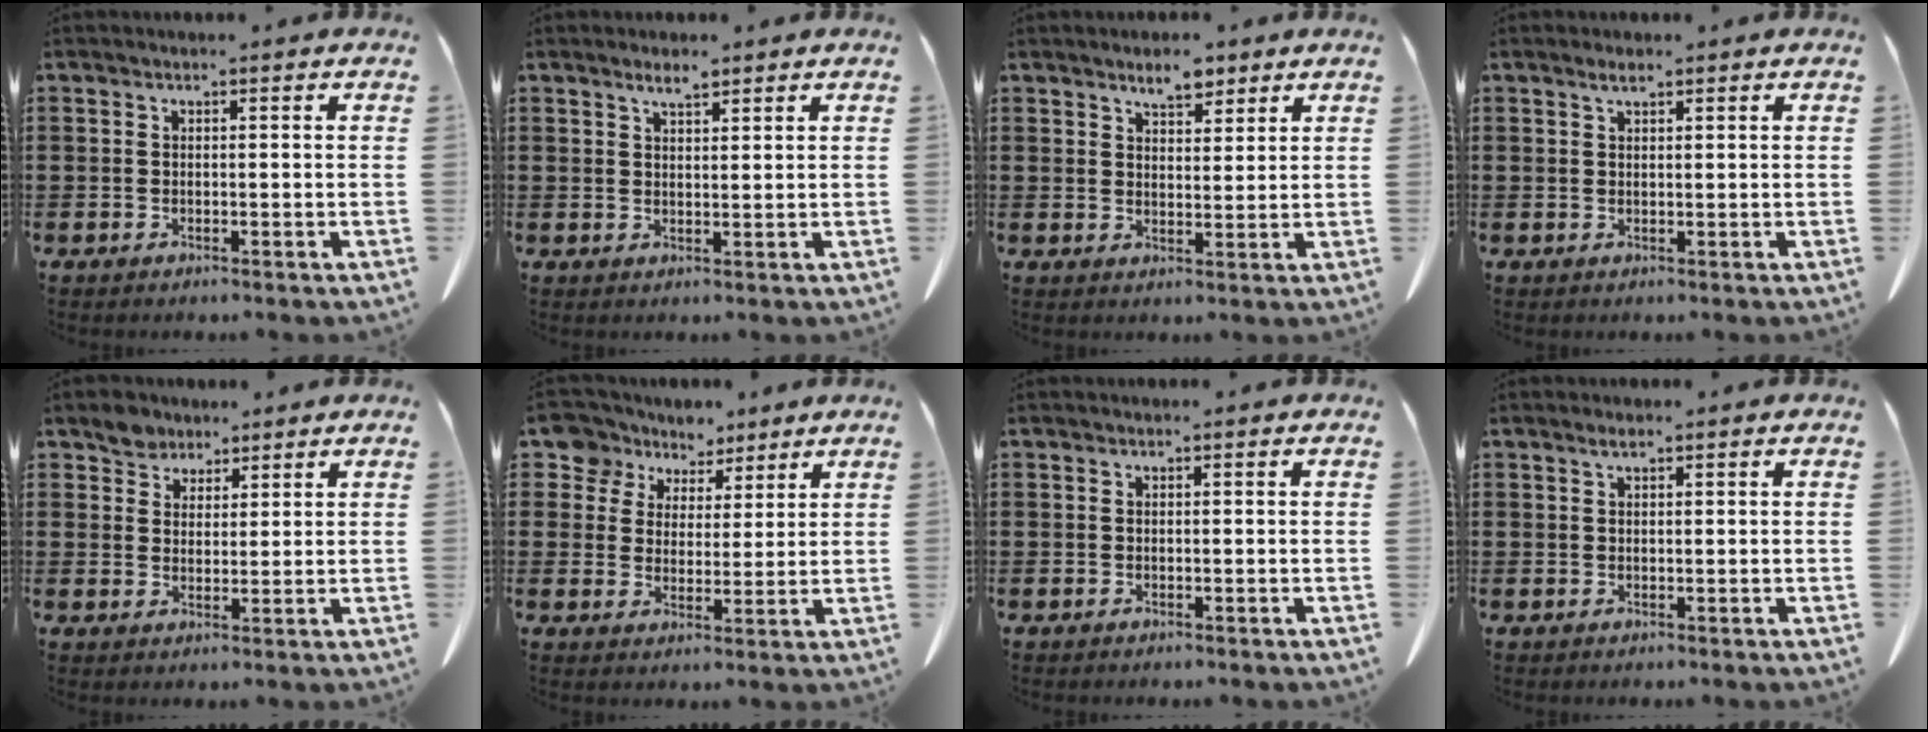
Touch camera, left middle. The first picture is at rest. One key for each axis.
{"total": 2.3, "fx": 1.9, "fy": 0.5, "fz": 1.2, "tx": -0.026, "ty": 0.001, "tz": 0.035}
{"total": 4.0, "fx": 3.5, "fy": 1.4, "fz": 1.5, "tx": -0.021, "ty": -0.009, "tz": 0.062}
{"total": 1.4, "fx": 1.0, "fy": 0.4, "fz": 0.9, "tx": -0.020, "ty": -0.001, "tz": 0.018}
{"total": 3.8, "fx": 3.1, "fy": 2.2, "fz": 0.4, "tx": -0.016, "ty": 0.003, "tz": 0.059}
{"total": 7.0, "fx": 5.4, "fy": 4.4, "fz": 0.8, "tx": -0.052, "ty": -0.017, "tz": 0.100}
{"total": 0.0}
{"total": 0.9, "fx": 0.6, "fy": 0.3, "fz": 0.6, "tx": -0.014, "ty": 0.000, "tz": 0.011}